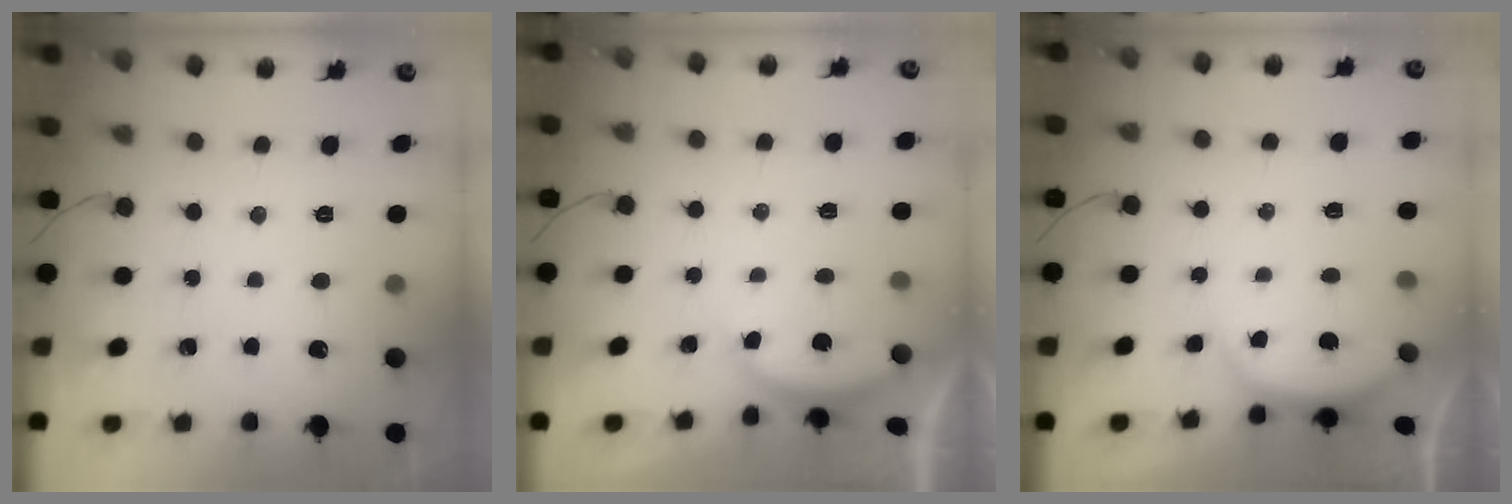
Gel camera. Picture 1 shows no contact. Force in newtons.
{"total": 2.5, "press": 2.5, "slide": 0.5}
{"total": 3.6, "press": 3.2, "slide": 1.8}